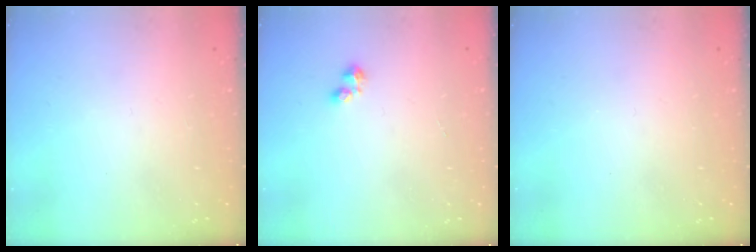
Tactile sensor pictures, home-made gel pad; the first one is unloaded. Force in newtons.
{"total": 1.9, "press": 1.9, "slide": 0.2}
{"total": 0.0}